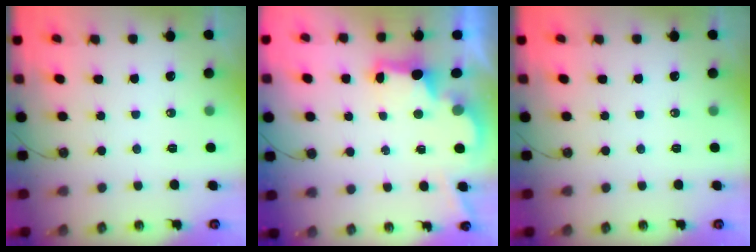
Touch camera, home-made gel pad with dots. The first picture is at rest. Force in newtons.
{"total": 2.8, "press": 2.7, "slide": 0.9}
{"total": 0.0}